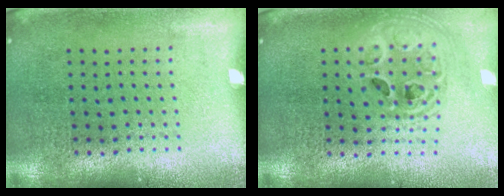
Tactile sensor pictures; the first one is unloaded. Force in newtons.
{"total": 1.9, "press": 1.6, "slide": 1.1}